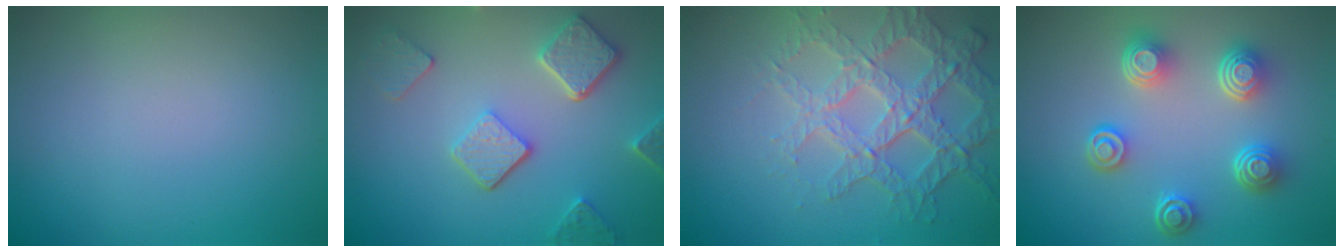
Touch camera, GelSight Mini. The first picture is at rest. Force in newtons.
{"total": 5.2, "press": 3.9, "slide": 3.4}
{"total": 5.0, "press": 4.5, "slide": 2.3}
{"total": 5.1, "press": 3.8, "slide": 3.4}